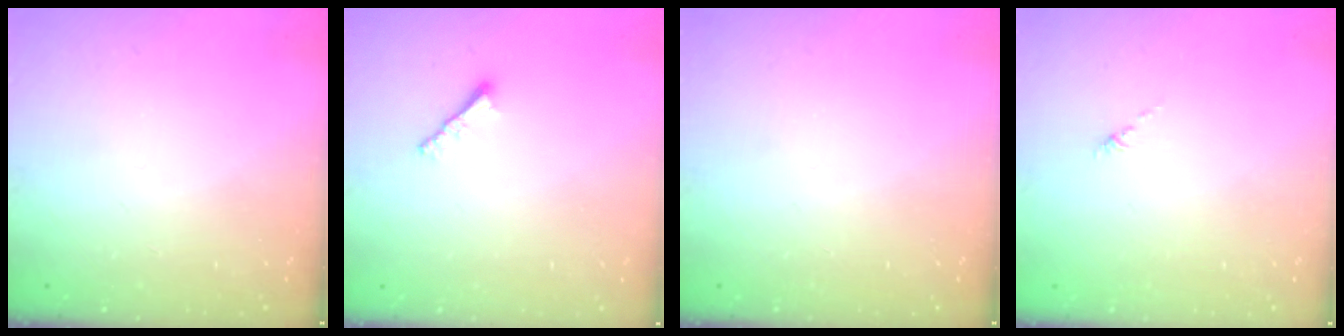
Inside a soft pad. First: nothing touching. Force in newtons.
{"total": 2.0, "press": 2.0, "slide": 0.5}
{"total": 0.0}
{"total": 0.0}